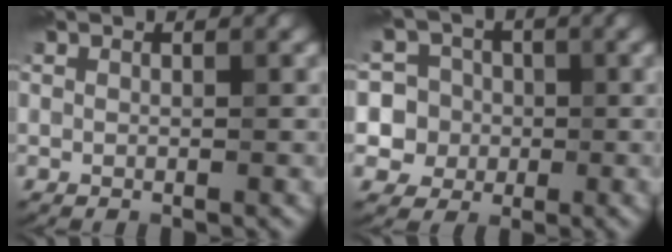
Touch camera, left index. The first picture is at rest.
{"total": 7.4, "force": [1.6, 6.8, 2.4], "torque": [-0.044, 0.024, 0.009]}